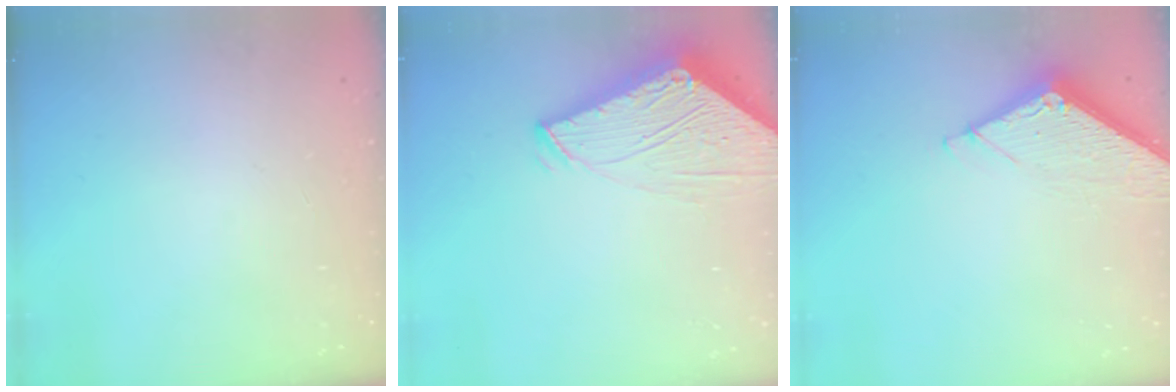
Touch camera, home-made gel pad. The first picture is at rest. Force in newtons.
{"total": 6.8, "press": 6.7, "slide": 0.7}
{"total": 8.2, "press": 8.1, "slide": 0.6}